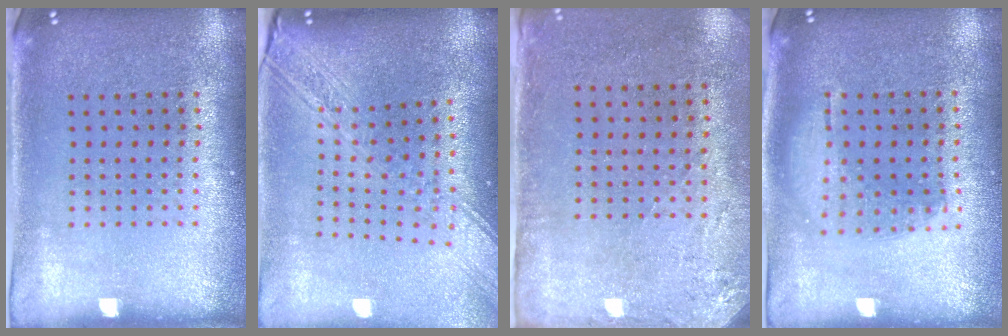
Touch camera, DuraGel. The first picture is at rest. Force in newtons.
{"total": 2.8, "press": 2.2, "slide": 1.7}
{"total": 2.8, "press": 2.3, "slide": 1.6}
{"total": 1.1, "press": 1.0, "slide": 0.6}